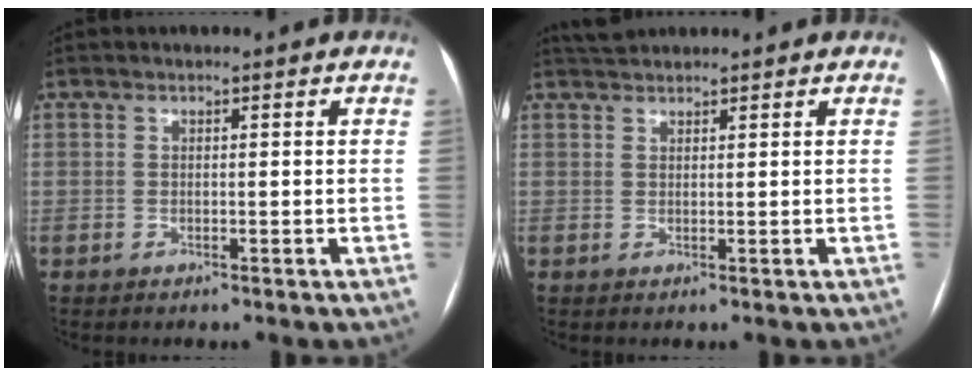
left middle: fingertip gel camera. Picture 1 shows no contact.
{"total": 3.0, "force": [2.8, 0.6, 0.8], "torque": [-0.018, 0.024, 0.053]}